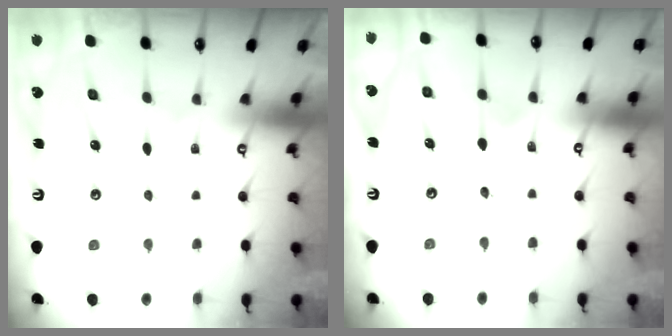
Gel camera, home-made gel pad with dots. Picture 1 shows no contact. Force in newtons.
{"total": 3.7, "press": 3.5, "slide": 1.1}